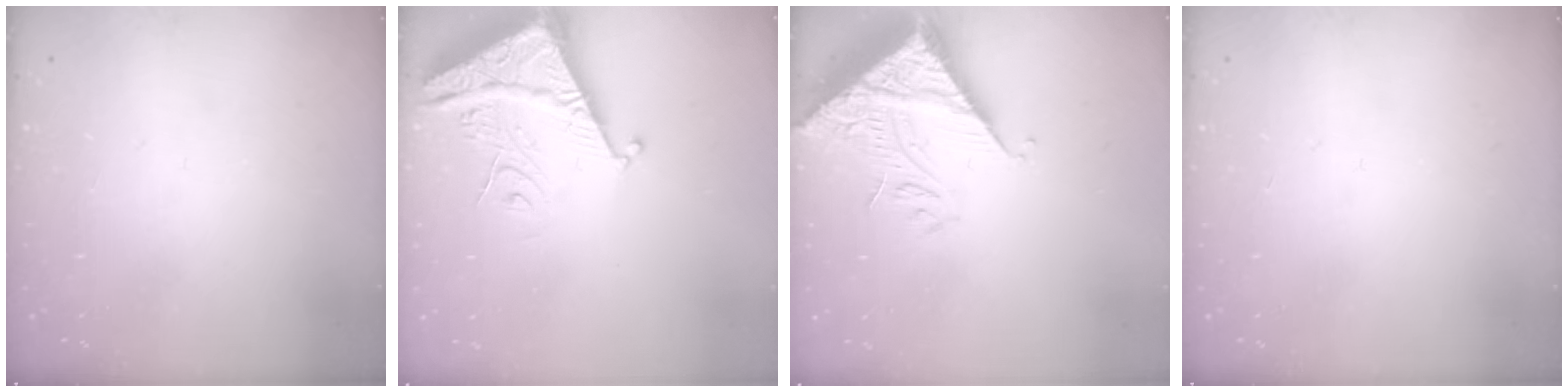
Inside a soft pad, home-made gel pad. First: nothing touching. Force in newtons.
{"total": 7.0, "press": 6.9, "slide": 0.7}
{"total": 10.7, "press": 10.6, "slide": 1.0}
{"total": 0.0}